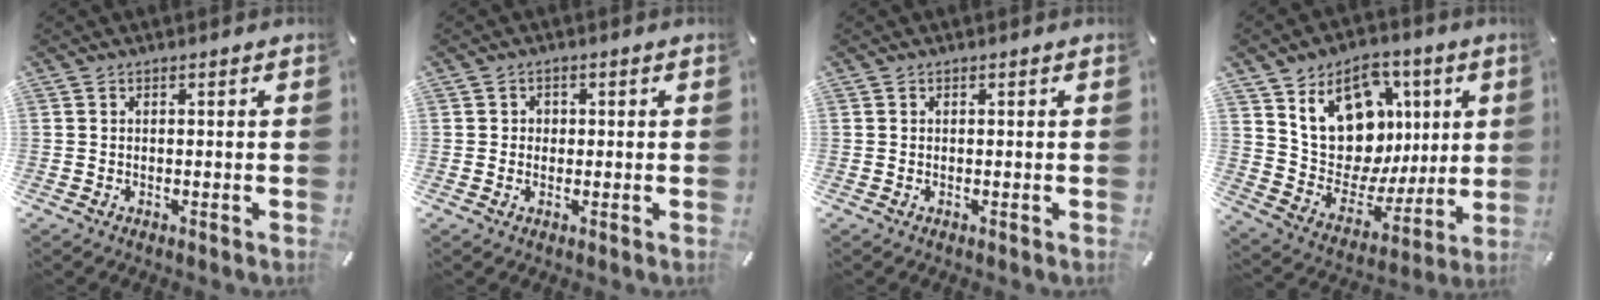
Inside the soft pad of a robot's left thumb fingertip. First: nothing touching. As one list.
[{"total": 1.6, "force": [-0.1, 1.5, 0.6], "torque": [-0.005, 0.003, -0.007]}, {"total": 0.0}, {"total": 17.1, "force": [7.2, 13.3, 7.8], "torque": [-0.124, -0.044, 0.138]}]